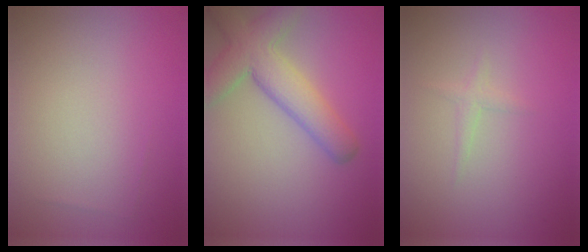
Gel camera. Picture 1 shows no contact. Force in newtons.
{"total": 5.8, "press": 5.8, "slide": 0.4}
{"total": 0.9, "press": 0.8, "slide": 0.0}